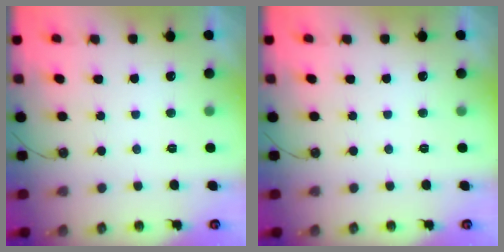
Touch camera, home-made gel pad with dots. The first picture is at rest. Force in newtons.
{"total": 0.0}